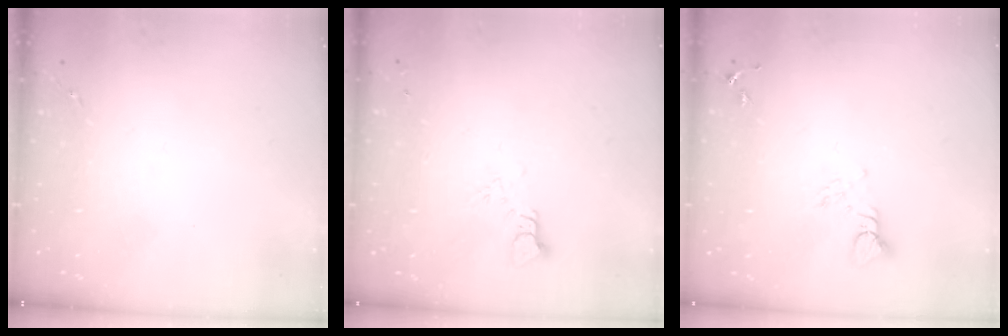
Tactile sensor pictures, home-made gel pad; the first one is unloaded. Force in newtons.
{"total": 3.4, "press": 3.4, "slide": 0.2}
{"total": 4.1, "press": 4.1, "slide": 0.4}